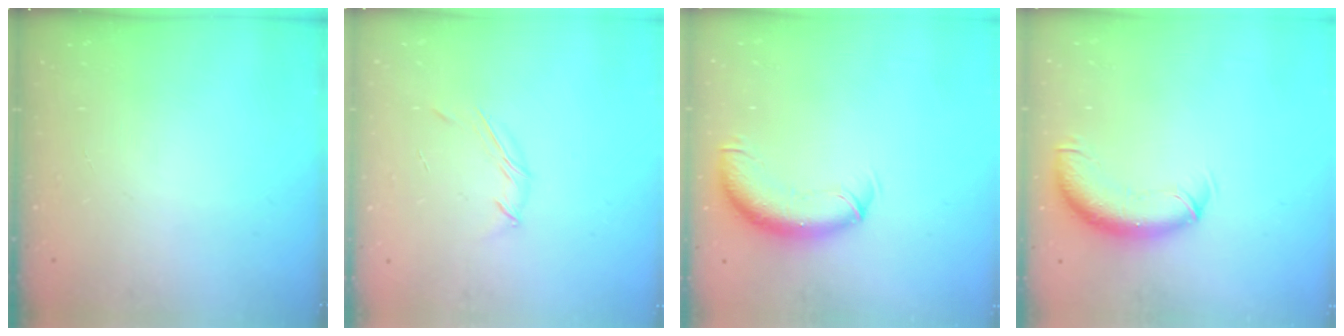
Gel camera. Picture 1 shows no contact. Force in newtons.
{"total": 4.4, "press": 4.3, "slide": 0.8}
{"total": 10.9, "press": 10.6, "slide": 2.3}
{"total": 10.9, "press": 10.6, "slide": 2.3}